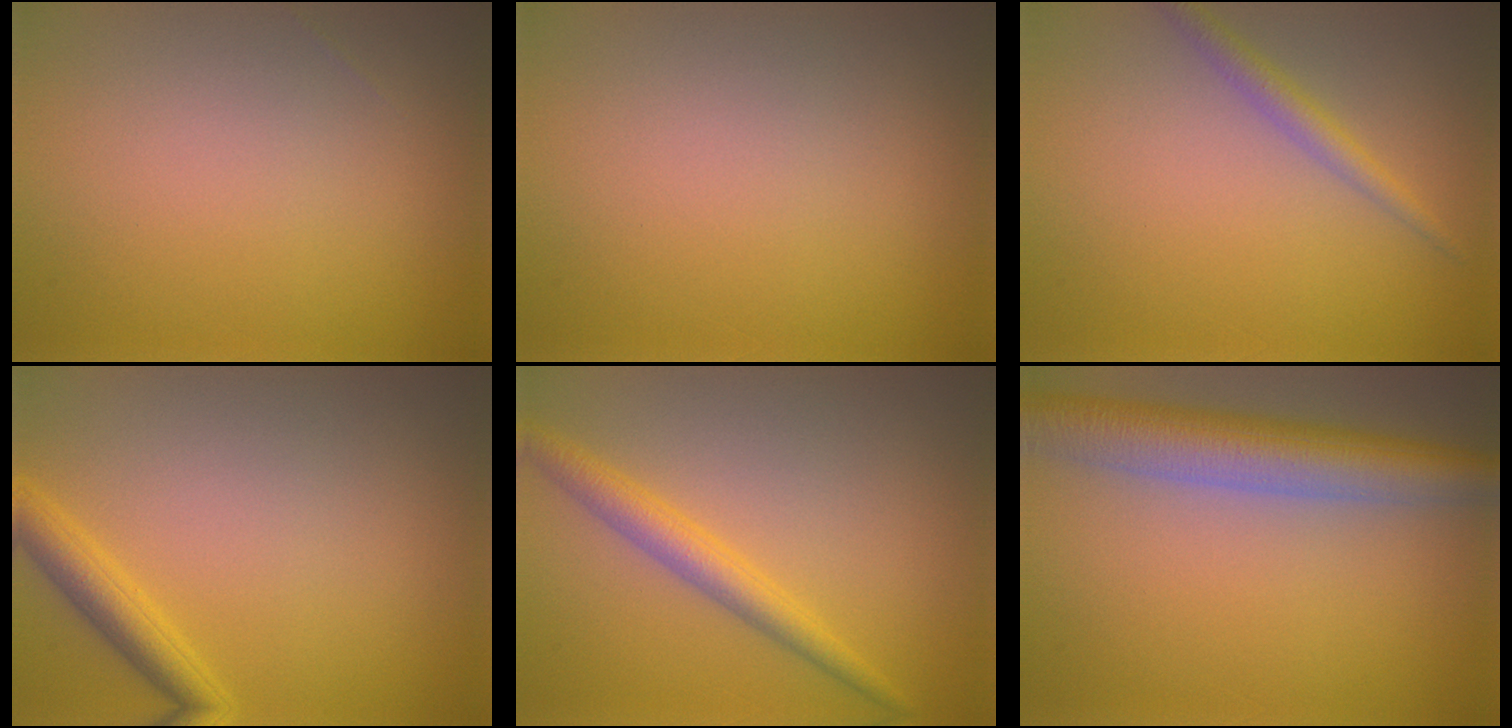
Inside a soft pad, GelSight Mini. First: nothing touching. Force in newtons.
{"total": 0.0}
{"total": 1.8, "press": 1.8, "slide": 0.0}
{"total": 2.7, "press": 2.7, "slide": 0.1}
{"total": 2.9, "press": 2.9, "slide": 0.1}
{"total": 6.9, "press": 6.9, "slide": 0.4}